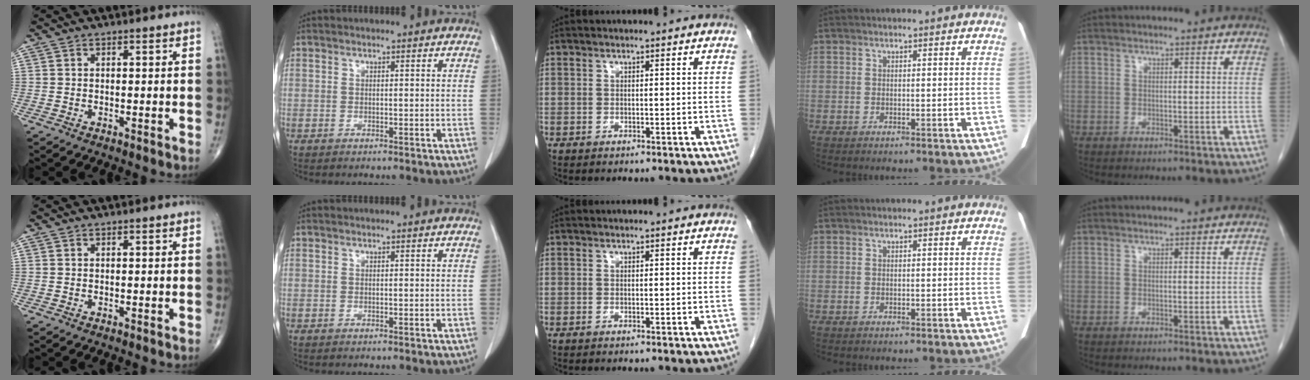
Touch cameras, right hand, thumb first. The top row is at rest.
{}